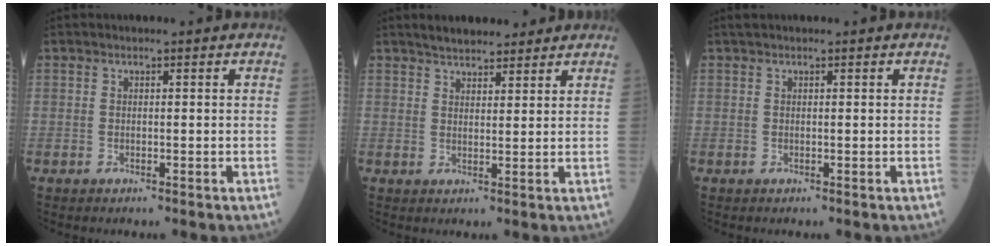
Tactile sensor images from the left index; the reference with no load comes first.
{"total": 6.2, "force": [5.4, 2.0, 2.3], "torque": [-0.031, 0.021, 0.086]}
{"total": 0.6, "force": [0.6, 0.1, 0.3], "torque": [-0.011, 0.013, 0.013]}